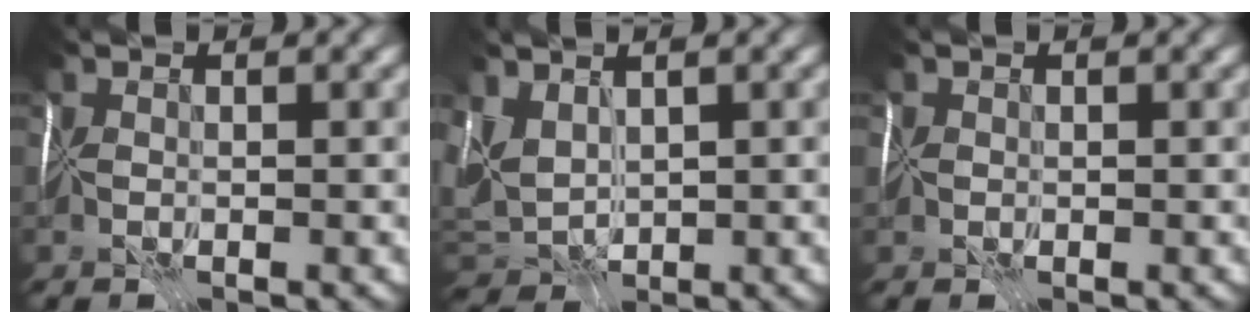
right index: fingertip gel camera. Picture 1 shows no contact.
{"total": 2.2, "force": [1.0, 1.4, 1.3], "torque": [-0.020, -0.003, 0.018]}
{"total": 0.7, "force": [-0.3, 0.7, 0.1], "torque": [0.004, -0.004, -0.006]}